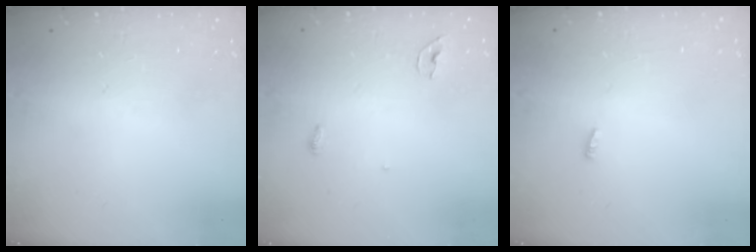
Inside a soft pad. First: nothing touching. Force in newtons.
{"total": 6.4, "press": 4.1, "slide": 4.9}
{"total": 2.3, "press": 2.1, "slide": 0.8}